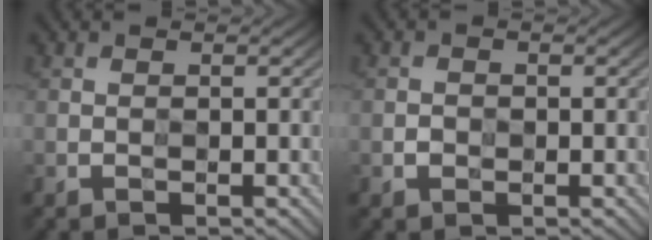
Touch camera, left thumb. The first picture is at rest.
{"total": 0.9, "force": [-0.3, 0.7, -0.4], "torque": [0.015, -0.001, -0.005]}